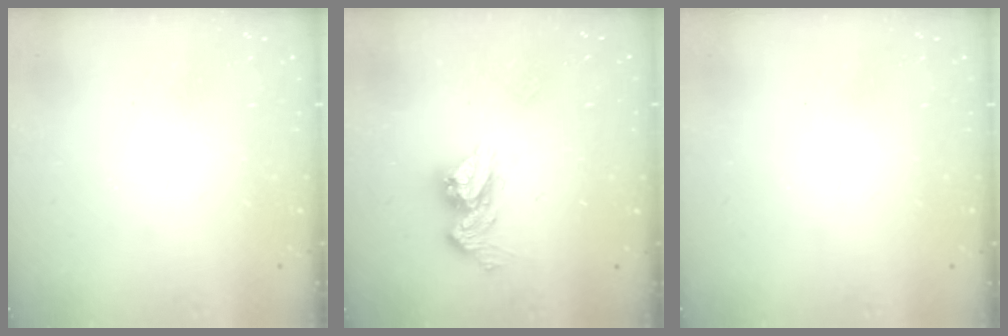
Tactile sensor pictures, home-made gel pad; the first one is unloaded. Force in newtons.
{"total": 10.7, "press": 10.6, "slide": 1.0}
{"total": 0.0}